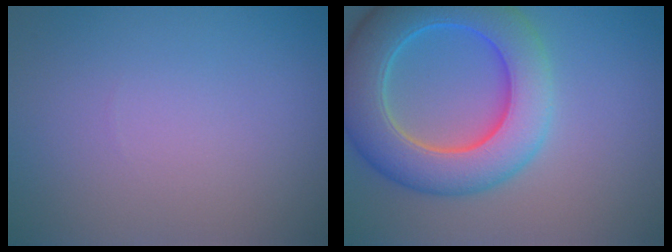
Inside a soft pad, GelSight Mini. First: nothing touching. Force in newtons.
{"total": 9.5, "press": 9.5, "slide": 0.3}